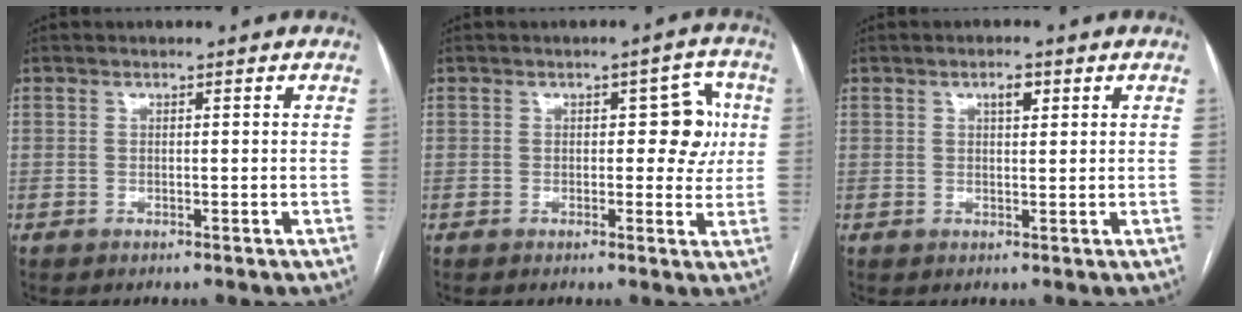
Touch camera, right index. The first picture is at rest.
{"total": 5.8, "force": [0.7, 2.9, 5.0], "torque": [-0.050, 0.023, 0.008]}
{"total": 2.2, "force": [1.1, 0.8, 1.7], "torque": [-0.031, 0.001, 0.016]}